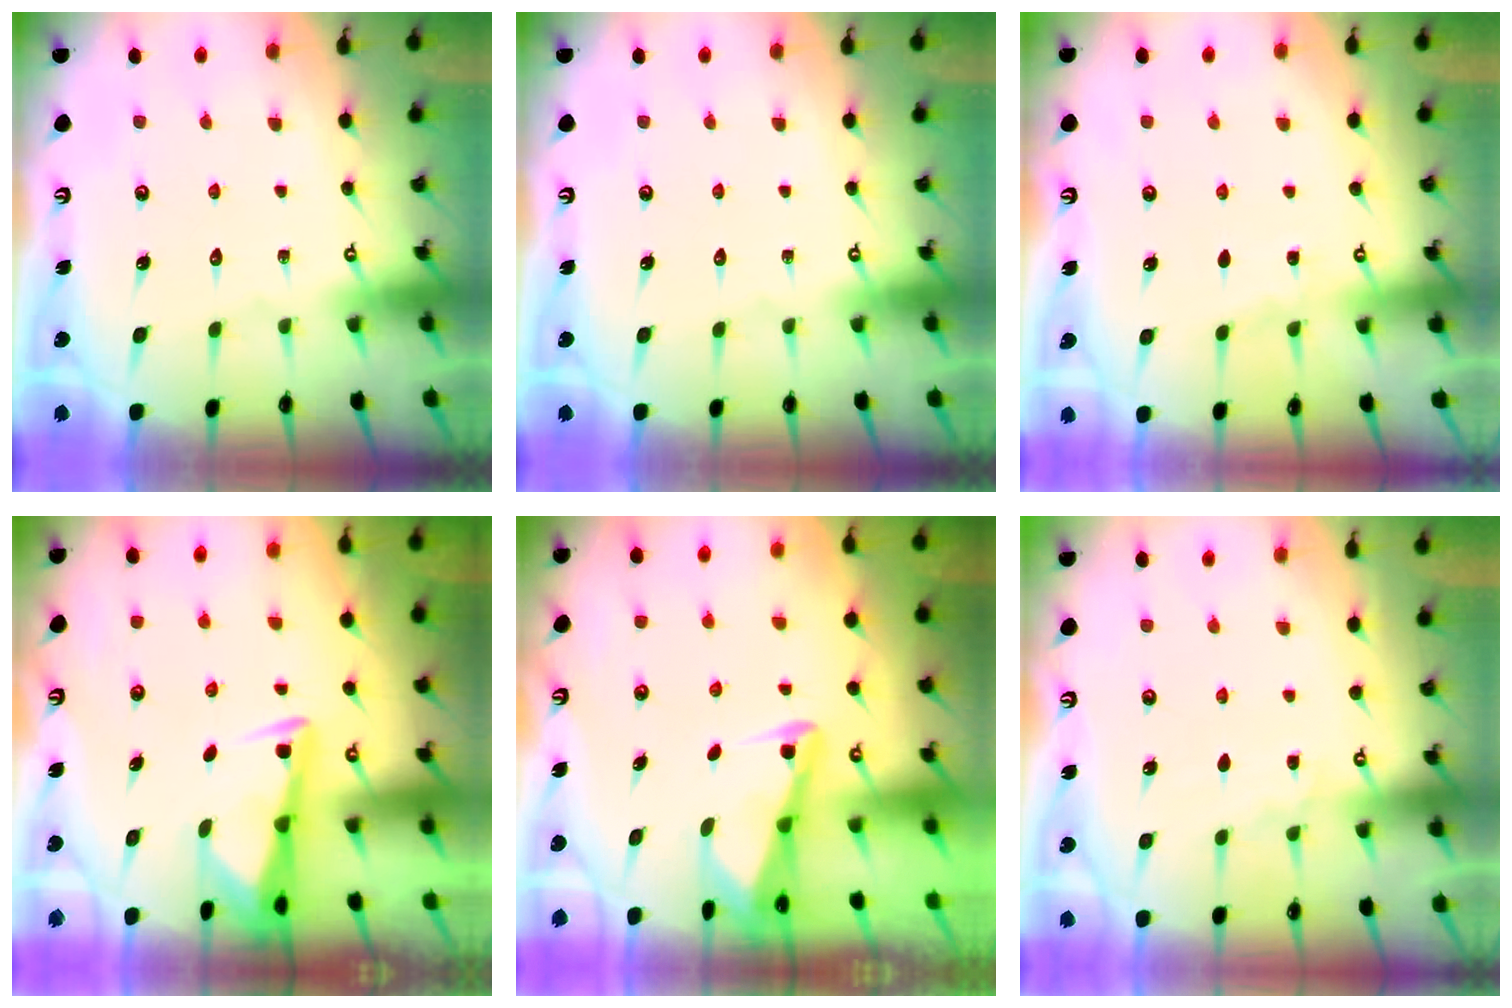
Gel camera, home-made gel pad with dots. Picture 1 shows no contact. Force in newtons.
{"total": 0.0}
{"total": 3.0, "press": 3.0, "slide": 0.4}
{"total": 3.0, "press": 2.9, "slide": 0.4}
{"total": 2.8, "press": 2.8, "slide": 0.4}
{"total": 3.7, "press": 3.7, "slide": 0.4}